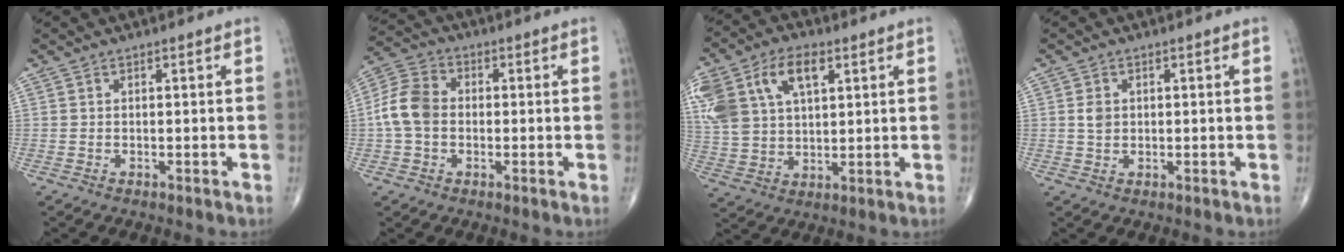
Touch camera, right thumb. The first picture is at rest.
{"total": 8.3, "force": [-0.5, 6.2, 5.5], "torque": [-0.108, 0.024, -0.022]}
{"total": 18.1, "force": [7.2, 10.9, 12.4], "torque": [-0.270, 0.013, 0.137]}
{"total": 2.3, "force": [0.4, 1.8, 1.4], "torque": [-0.020, -0.001, 0.009]}